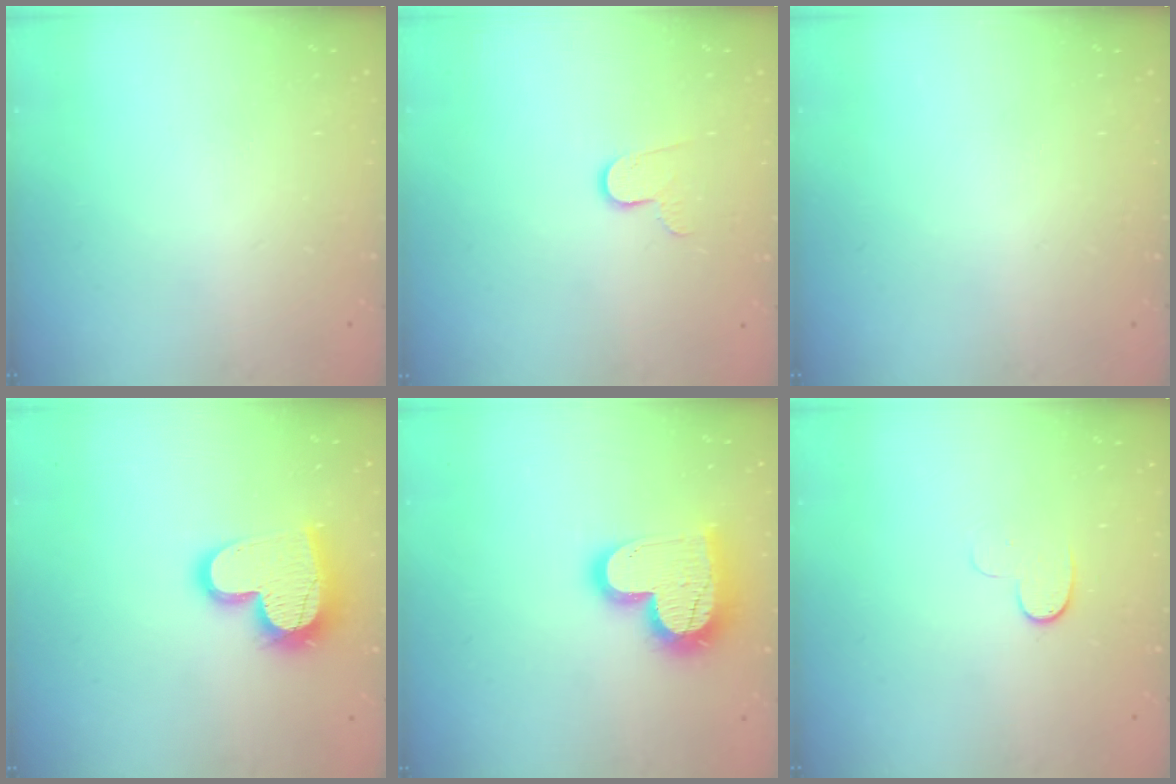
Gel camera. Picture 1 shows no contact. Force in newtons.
{"total": 6.3, "press": 6.3, "slide": 0.2}
{"total": 0.0}
{"total": 17.9, "press": 17.8, "slide": 1.2}
{"total": 17.7, "press": 17.6, "slide": 1.7}
{"total": 4.9, "press": 4.8, "slide": 1.2}